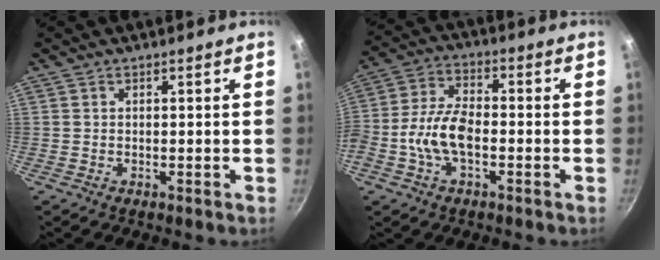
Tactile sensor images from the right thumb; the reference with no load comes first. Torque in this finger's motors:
{"motor_torque": [0.15, 0.14, 0.60, -0.56, 0.16]}